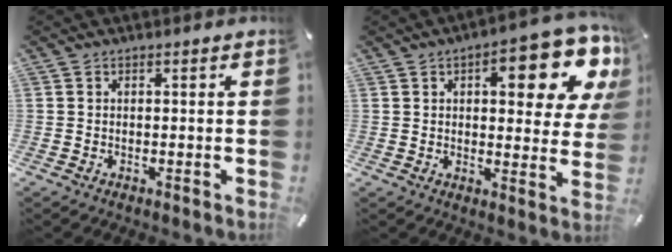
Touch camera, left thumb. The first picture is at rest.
{"total": 16.8, "force": [7.4, 6.7, 13.6], "torque": [-0.163, -0.039, 0.112]}